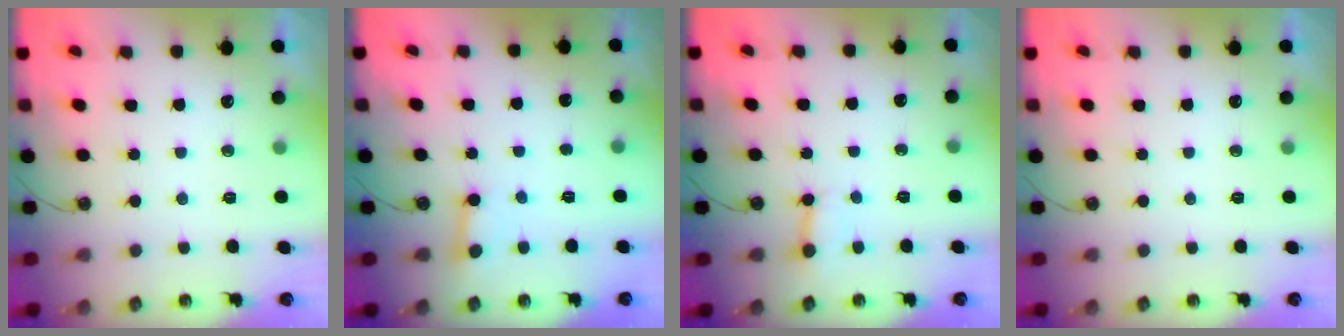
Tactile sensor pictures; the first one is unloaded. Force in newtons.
{"total": 2.6, "press": 2.5, "slide": 0.3}
{"total": 3.0, "press": 2.9, "slide": 0.5}
{"total": 0.0}